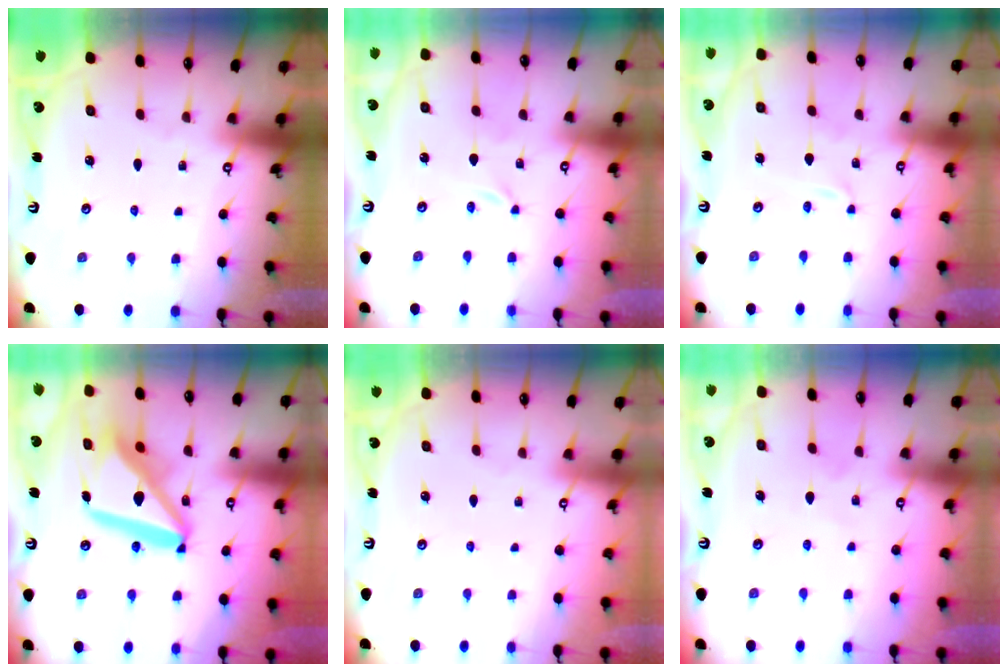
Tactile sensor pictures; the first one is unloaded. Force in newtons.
{"total": 0.0}
{"total": 0.6, "press": 0.6, "slide": 0.0}
{"total": 17.1, "press": 17.0, "slide": 2.1}
{"total": 0.0}
{"total": 5.0, "press": 5.0, "slide": 0.6}